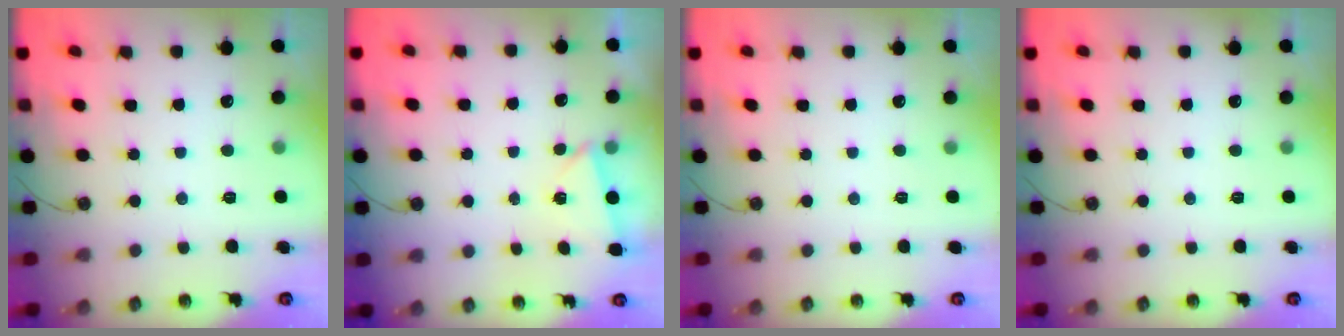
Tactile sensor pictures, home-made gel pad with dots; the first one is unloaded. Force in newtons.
{"total": 2.5, "press": 0.6, "slide": 2.4}
{"total": 0.0}
{"total": 0.0}